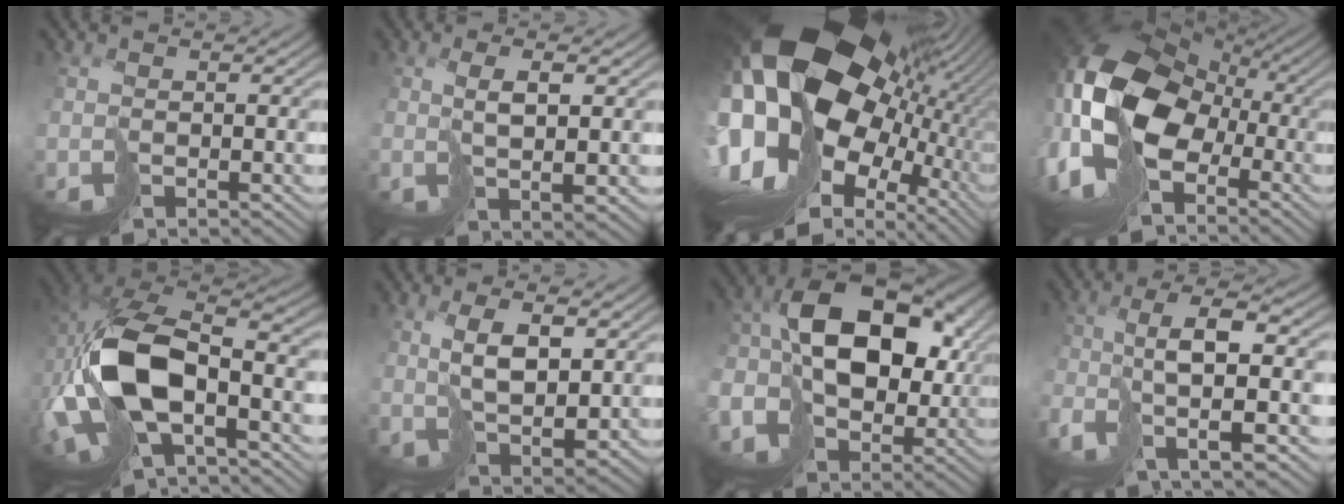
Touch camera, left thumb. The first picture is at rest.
{"total": 3.9, "force": [1.9, 0.4, 3.4], "torque": [-0.074, 0.001, 0.042]}
{"total": 22.1, "force": [4.3, 14.8, 15.9], "torque": [-0.352, -0.018, 0.084]}
{"total": 18.0, "force": [-0.6, 11.9, 13.5], "torque": [-0.312, -0.003, -0.017]}
{"total": 15.4, "force": [-1.9, 8.0, 13.0], "torque": [-0.313, -0.007, -0.022]}
{"total": 6.6, "force": [3.3, 2.3, 5.2], "torque": [-0.113, -0.002, 0.072]}
{"total": 15.5, "force": [-0.4, 10.9, 11.0], "torque": [-0.183, -0.011, -0.002]}
{"total": 7.9, "force": [-2.2, 1.7, 7.4], "torque": [-0.142, 0.003, -0.045]}